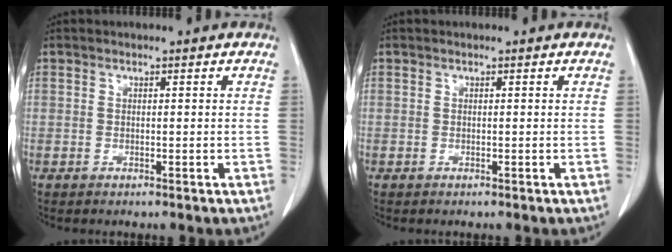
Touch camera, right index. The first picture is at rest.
{"total": 0.0}